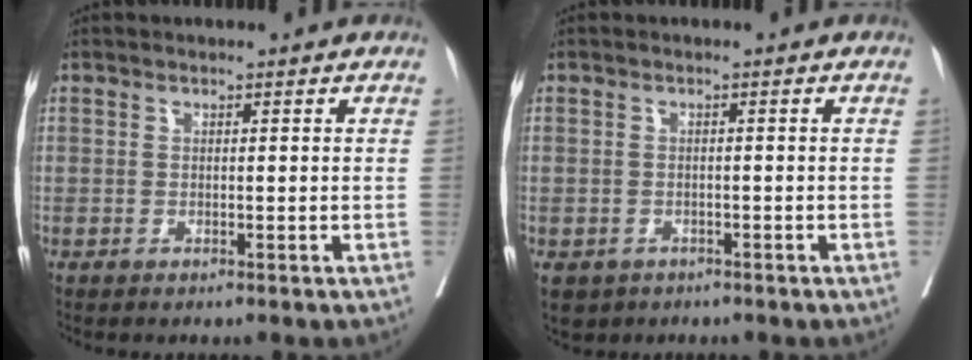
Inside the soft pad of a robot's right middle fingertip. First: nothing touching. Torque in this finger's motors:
{"motor_torque": [0.22, -0.32, 0.17, 0.03]}